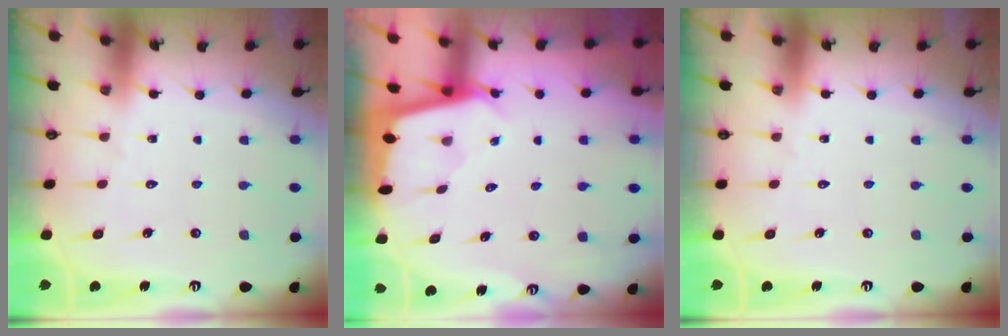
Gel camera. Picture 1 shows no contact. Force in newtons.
{"total": 1.9, "press": 1.9, "slide": 0.2}
{"total": 0.0}